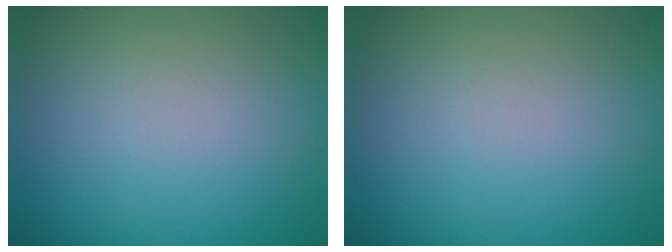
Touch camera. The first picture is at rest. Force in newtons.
{"total": 0.0}